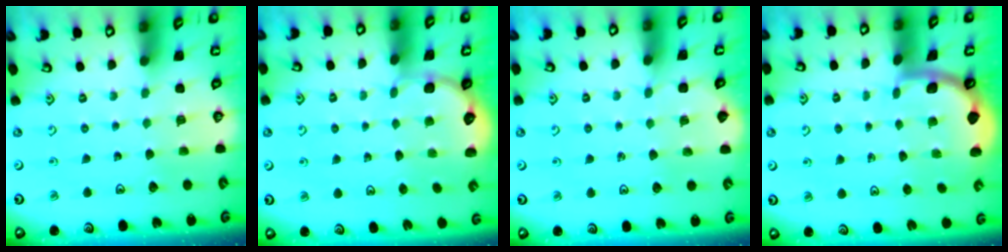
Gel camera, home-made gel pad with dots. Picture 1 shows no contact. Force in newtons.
{"total": 2.2, "press": 1.1, "slide": 1.9}
{"total": 1.4, "press": 1.3, "slide": 0.3}
{"total": 1.8, "press": 1.8, "slide": 0.2}